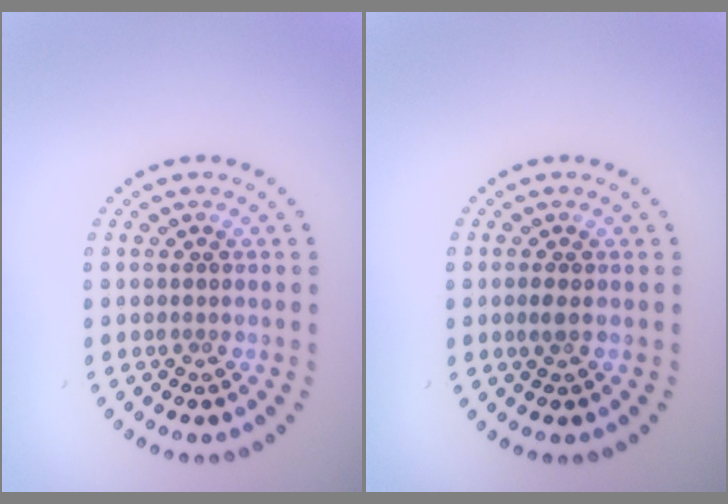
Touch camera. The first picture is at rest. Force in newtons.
{"total": 0.7, "press": 0.7, "slide": 0.3}